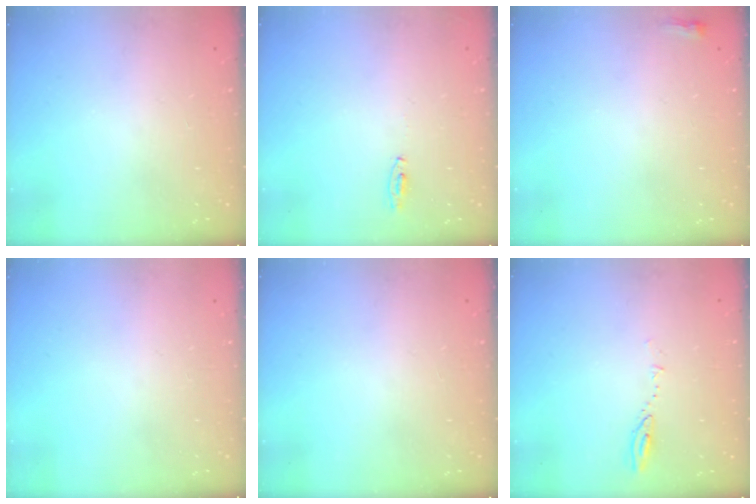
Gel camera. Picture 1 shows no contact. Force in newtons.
{"total": 15.9, "press": 4.3, "slide": 15.3}
{"total": 2.2, "press": 2.2, "slide": 0.6}
{"total": 0.0}
{"total": 0.0}
{"total": 4.0, "press": 4.0, "slide": 0.5}